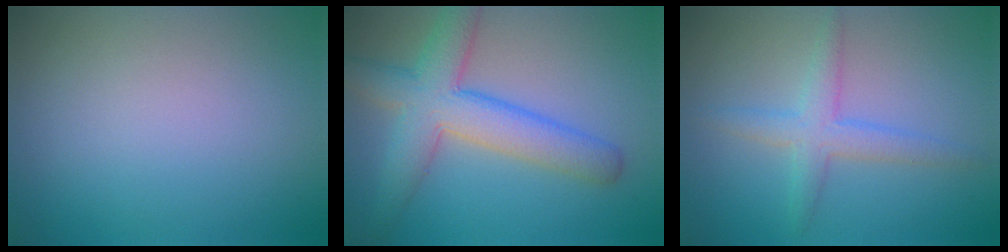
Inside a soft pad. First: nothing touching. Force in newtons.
{"total": 6.8, "press": 6.8, "slide": 0.2}
{"total": 2.9, "press": 2.9, "slide": 0.0}